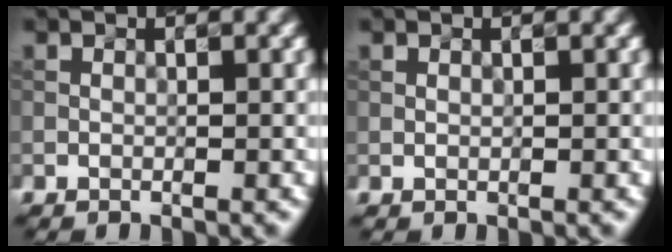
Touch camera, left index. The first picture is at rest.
{"total": 0.0}